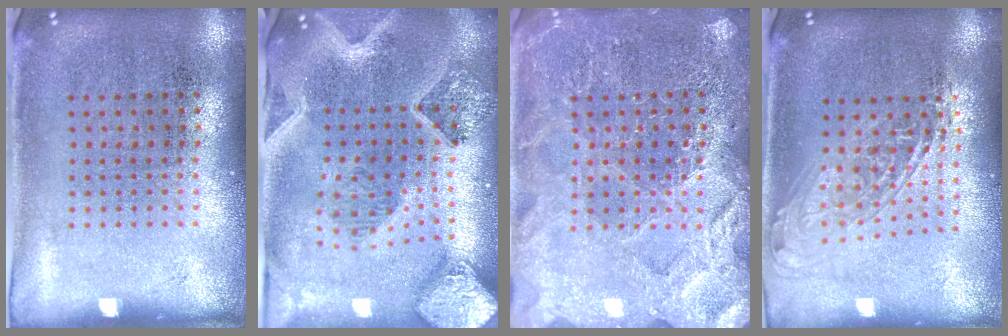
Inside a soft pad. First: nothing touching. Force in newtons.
{"total": 3.0, "press": 2.6, "slide": 1.5}
{"total": 3.5, "press": 3.5, "slide": 0.4}
{"total": 1.7, "press": 1.3, "slide": 1.0}